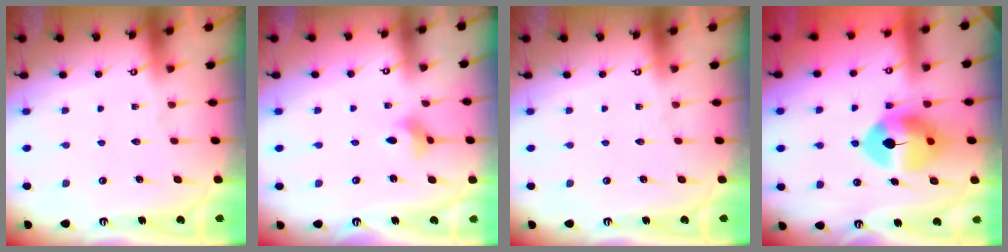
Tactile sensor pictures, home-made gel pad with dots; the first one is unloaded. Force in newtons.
{"total": 2.7, "press": 2.6, "slide": 0.5}
{"total": 0.0}
{"total": 9.3, "press": 9.3, "slide": 1.2}